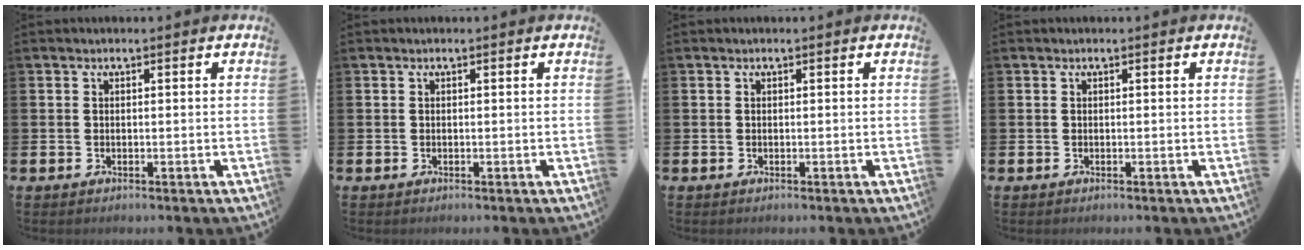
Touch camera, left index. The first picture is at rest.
{"total": 0.0}
{"total": 0.0}
{"total": 0.0}